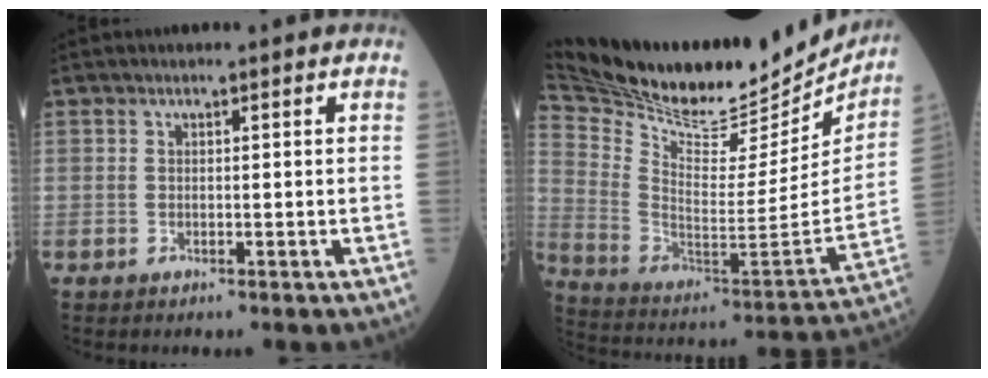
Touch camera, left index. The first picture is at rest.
{"total": 30.5, "force": [26.5, 8.2, 12.7], "torque": [-0.244, -0.057, 0.389]}